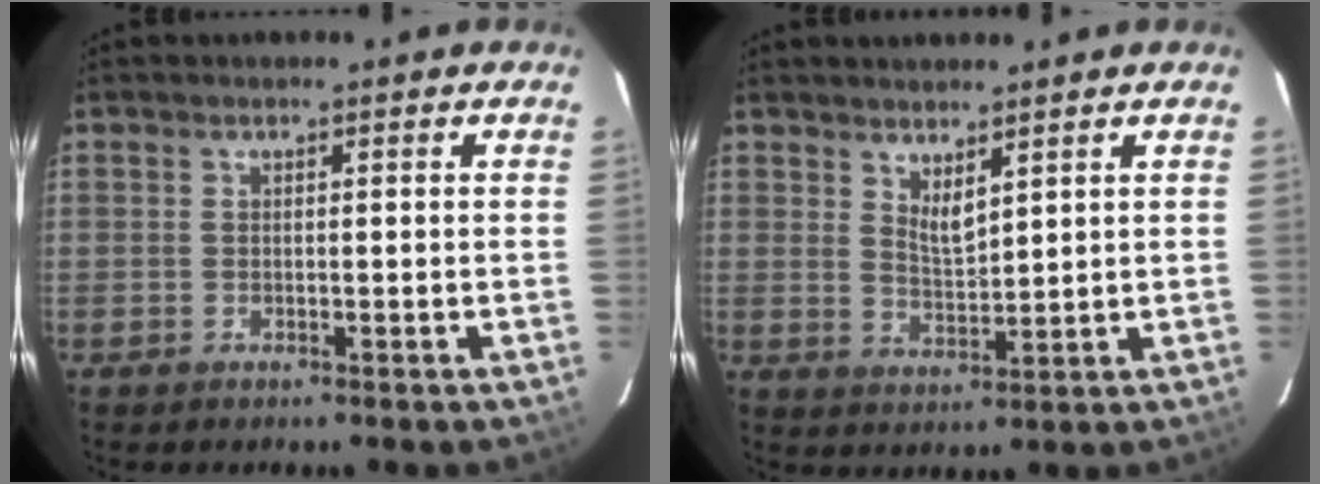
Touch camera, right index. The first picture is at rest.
{"total": 3.9, "force": [2.9, 1.0, 2.4], "torque": [-0.040, -0.009, 0.051]}